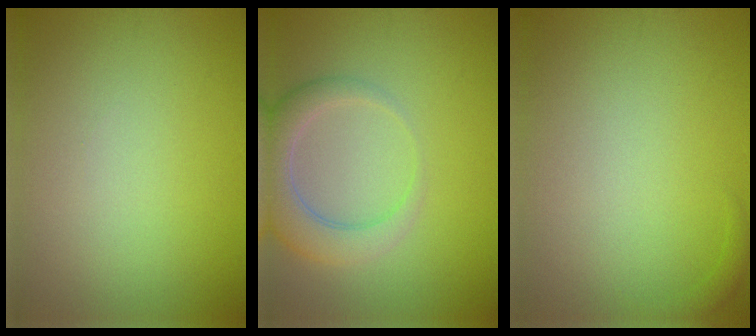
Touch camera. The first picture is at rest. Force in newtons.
{"total": 4.3, "press": 4.3, "slide": 0.6}
{"total": 0.7, "press": 0.7, "slide": 0.1}